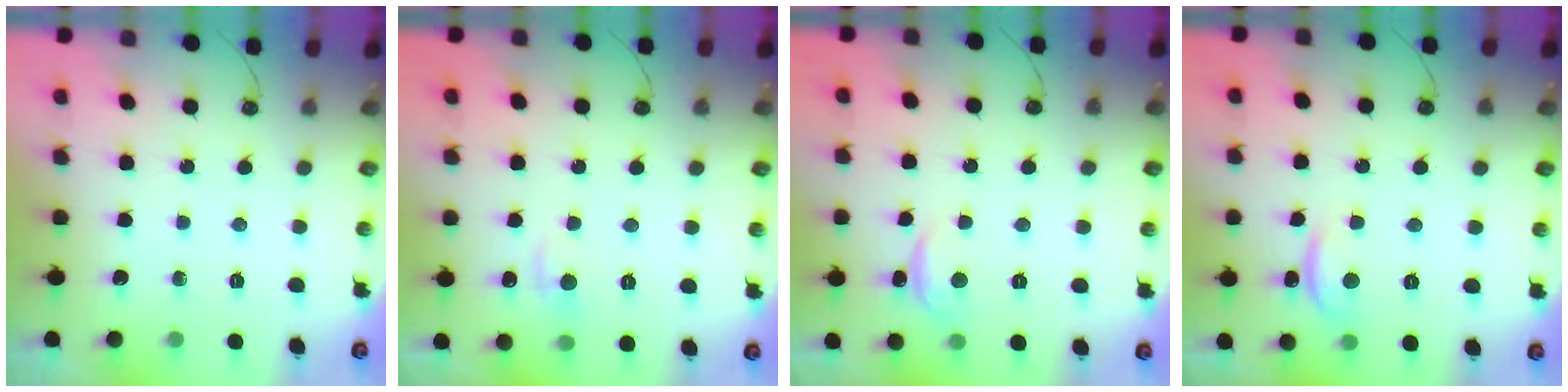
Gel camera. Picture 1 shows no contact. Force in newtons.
{"total": 1.6, "press": 1.4, "slide": 0.8}
{"total": 0.6, "press": 0.1, "slide": 0.6}
{"total": 2.1, "press": 2.0, "slide": 0.4}